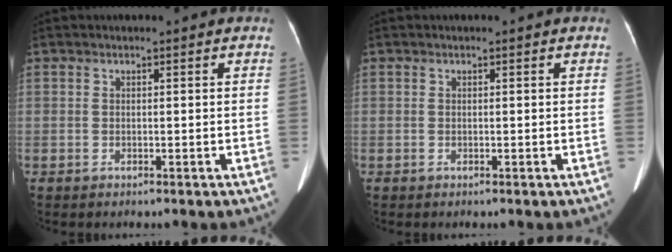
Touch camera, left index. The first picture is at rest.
{"total": 0.0}